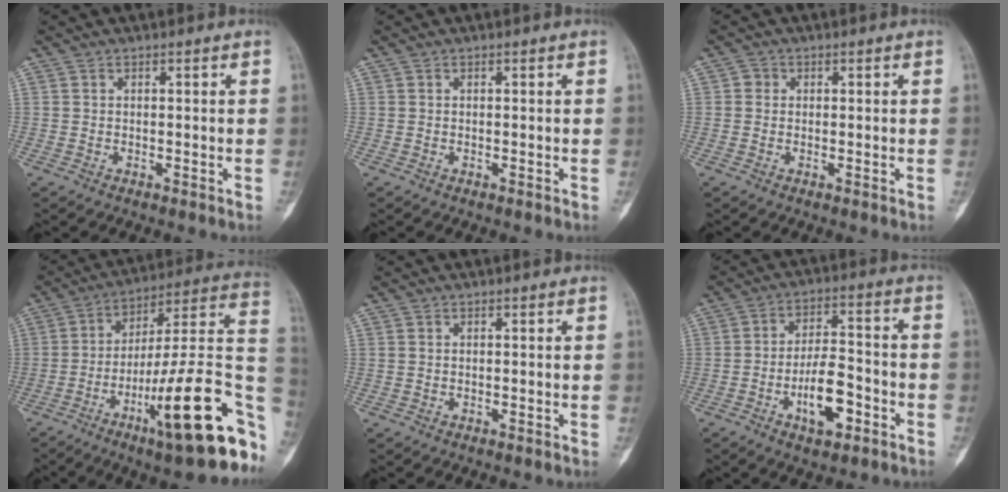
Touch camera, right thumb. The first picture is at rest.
{"total": 0.0}
{"total": 1.3, "force": [0.1, 1.2, 0.4], "torque": [0.000, 0.003, -0.001]}
{"total": 27.0, "force": [-10.1, 5.7, 24.4], "torque": [-0.294, 0.047, -0.148]}
{"total": 0.0}
{"total": 10.2, "force": [-4.4, 4.4, 8.0], "torque": [-0.129, 0.031, -0.071]}